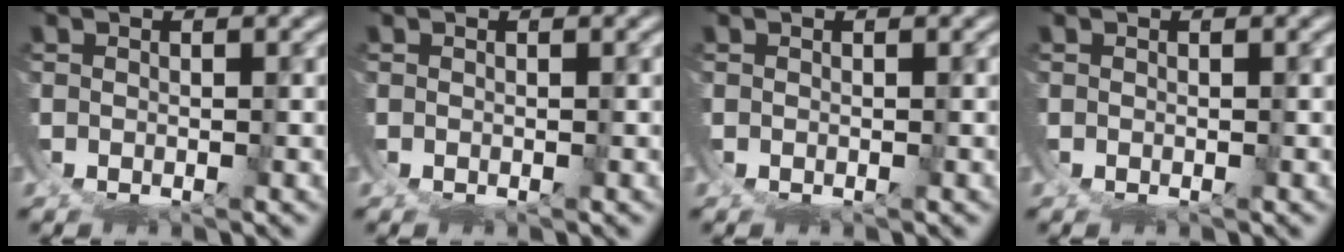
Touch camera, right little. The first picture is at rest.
{"total": 0.0}
{"total": 0.0}
{"total": 0.0}